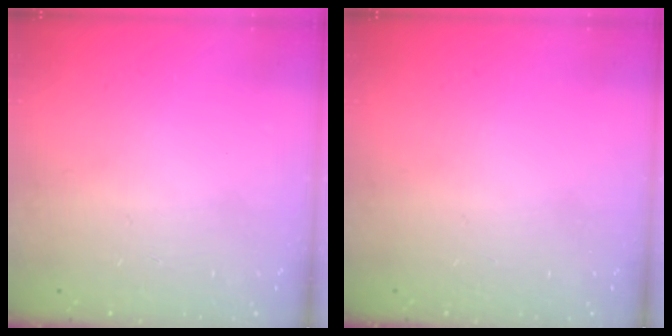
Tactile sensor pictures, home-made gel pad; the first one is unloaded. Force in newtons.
{"total": 0.0}